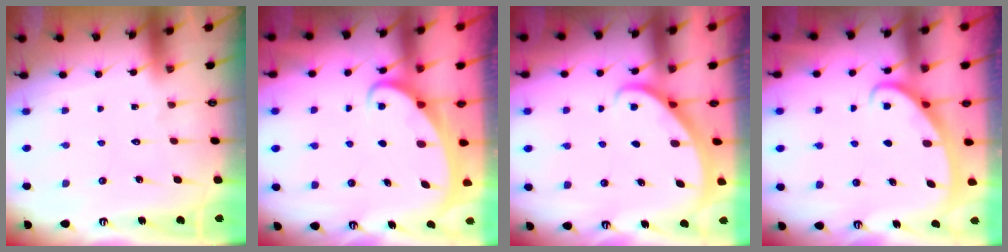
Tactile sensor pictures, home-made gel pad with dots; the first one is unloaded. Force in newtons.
{"total": 2.1, "press": 2.1, "slide": 0.4}
{"total": 1.8, "press": 1.8, "slide": 0.1}
{"total": 2.7, "press": 2.7, "slide": 0.4}